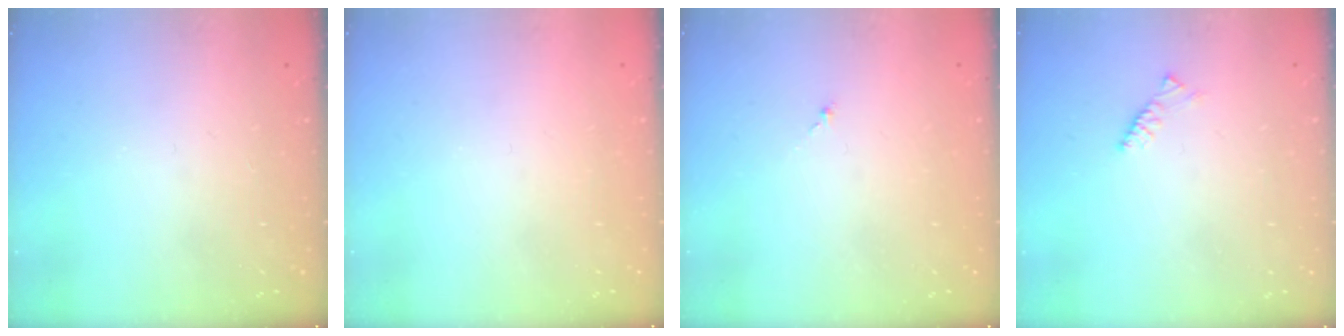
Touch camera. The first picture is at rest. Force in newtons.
{"total": 1.3, "press": 1.3, "slide": 0.2}
{"total": 1.0, "press": 0.8, "slide": 0.5}
{"total": 2.4, "press": 2.3, "slide": 0.6}